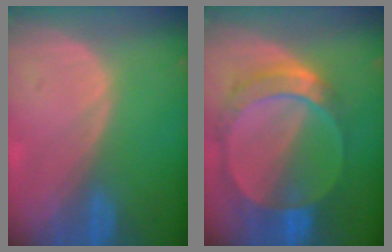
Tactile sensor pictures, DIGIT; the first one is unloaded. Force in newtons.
{"total": 9.2, "press": 8.1, "slide": 4.5}